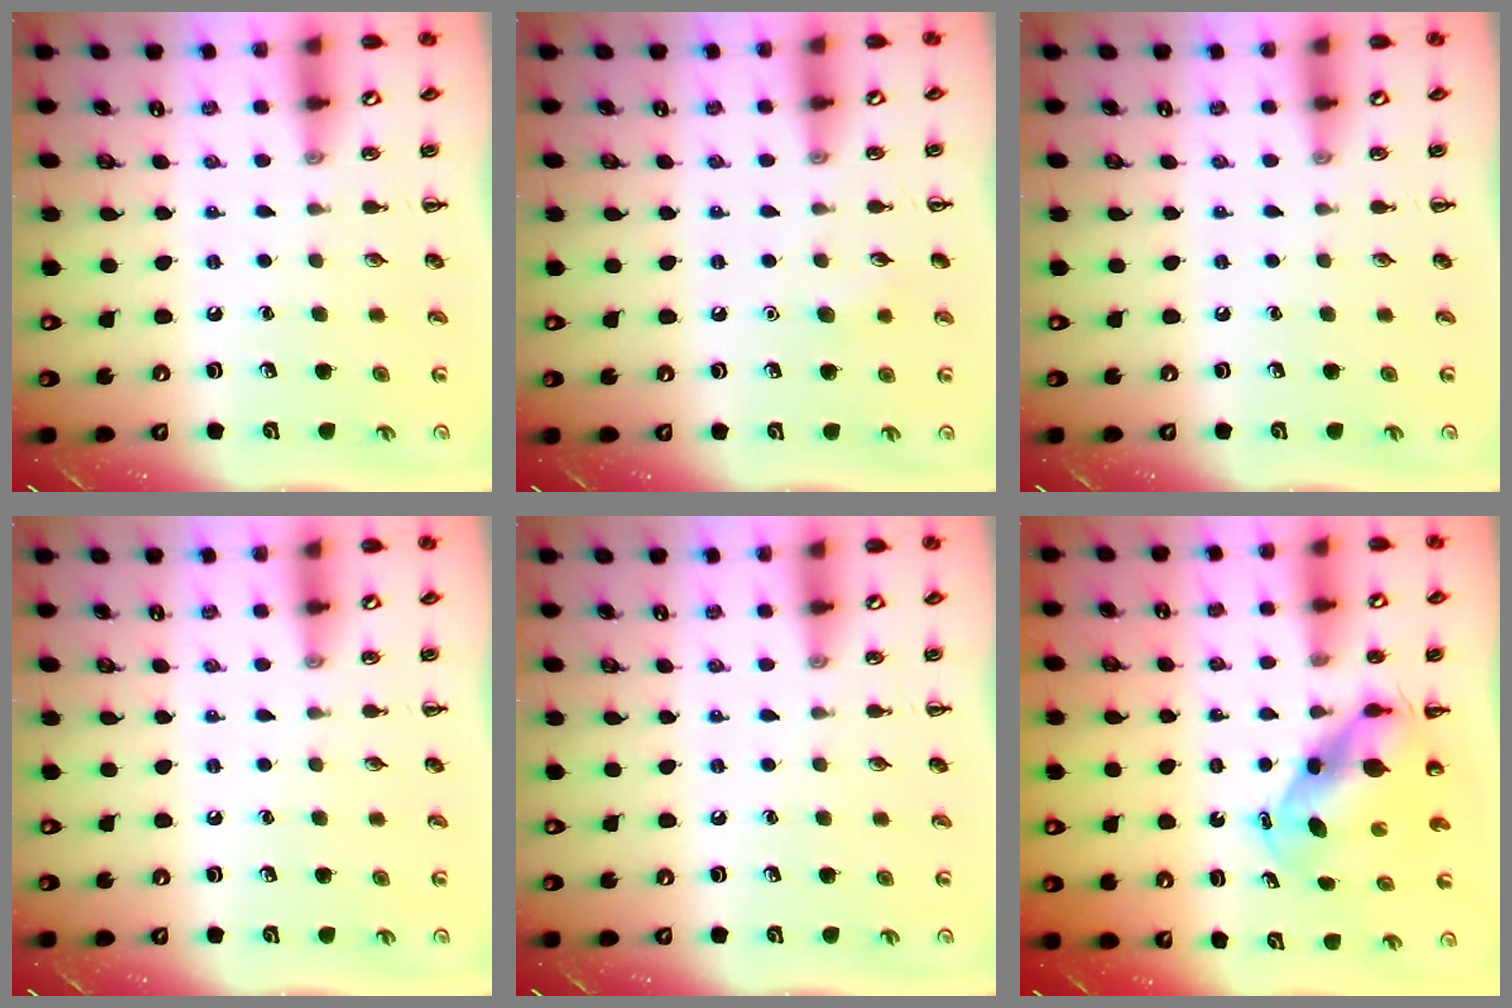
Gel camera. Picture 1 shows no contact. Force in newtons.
{"total": 4.7, "press": 4.6, "slide": 1.3}
{"total": 0.0}
{"total": 0.0}
{"total": 0.0}
{"total": 6.6, "press": 6.5, "slide": 1.4}